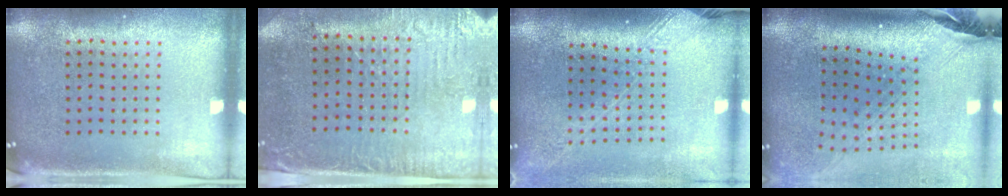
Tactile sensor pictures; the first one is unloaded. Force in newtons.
{"total": 3.0, "press": 2.5, "slide": 1.7}
{"total": 2.1, "press": 1.6, "slide": 1.4}
{"total": 2.9, "press": 2.0, "slide": 2.0}